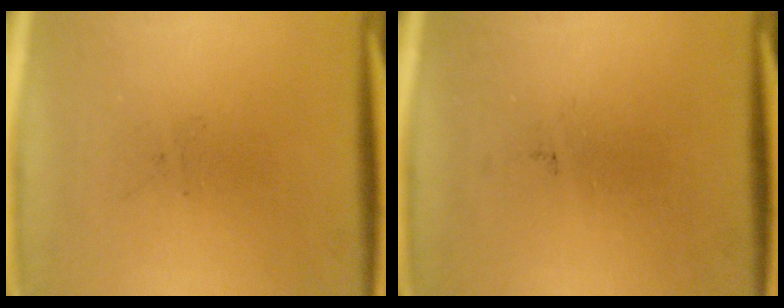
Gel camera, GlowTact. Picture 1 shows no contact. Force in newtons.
{"total": 0.0}